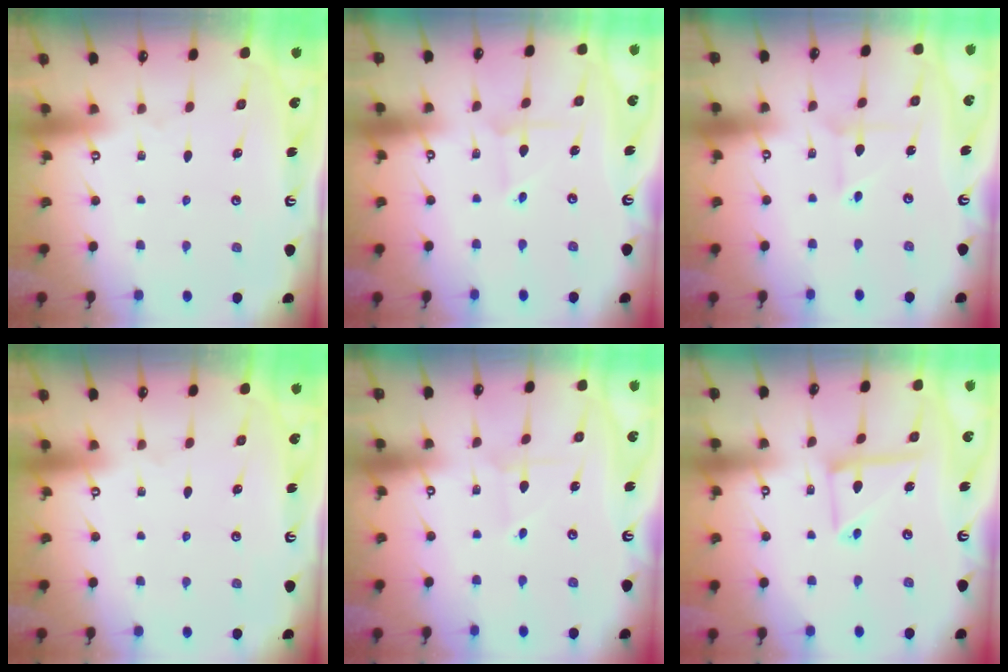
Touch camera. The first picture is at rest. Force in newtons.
{"total": 2.0, "press": 2.0, "slide": 0.2}
{"total": 2.7, "press": 2.7, "slide": 0.2}
{"total": 0.0}
{"total": 2.0, "press": 2.0, "slide": 0.2}
{"total": 10.1, "press": 10.1, "slide": 1.0}